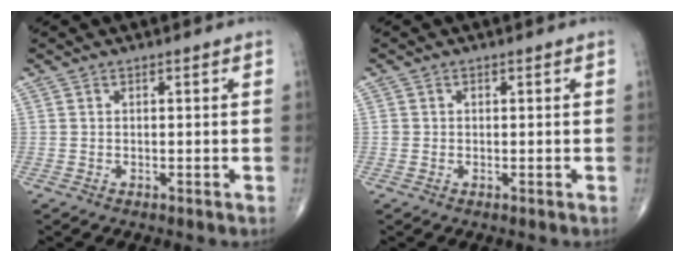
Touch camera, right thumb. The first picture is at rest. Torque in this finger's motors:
{"motor_torque": [0.11, 0.09, 0.43, 0.19, -0.02]}